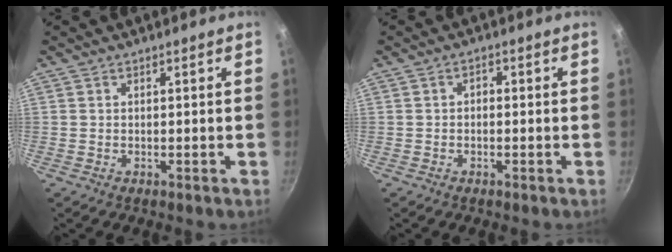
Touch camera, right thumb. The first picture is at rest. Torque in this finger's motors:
{"motor_torque": [-0.21, 0.21, 0.15, 0.05, 0.01]}